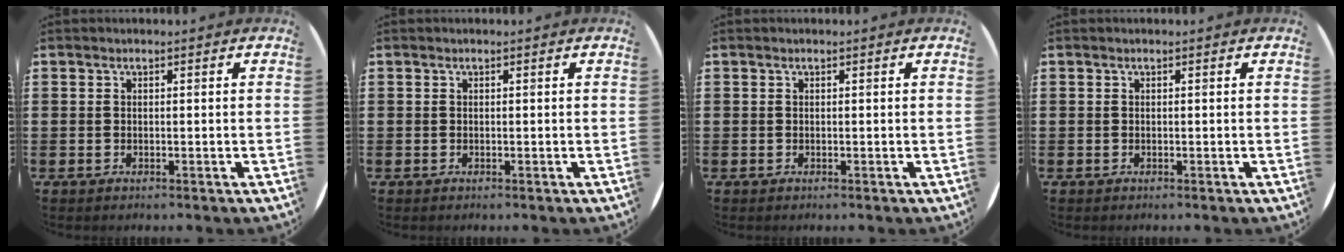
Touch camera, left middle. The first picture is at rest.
{"total": 0.0}
{"total": 0.0}
{"total": 0.0}